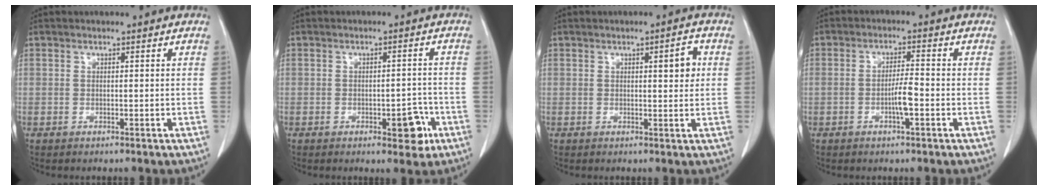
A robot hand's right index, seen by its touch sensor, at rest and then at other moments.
{"total": 4.8, "force": [-2.2, 2.0, 3.8], "torque": [-0.040, 0.005, -0.022]}
{"total": 3.3, "force": [0.8, 0.8, 3.1], "torque": [-0.041, 0.002, 0.010]}
{"total": 3.7, "force": [-1.2, 0.4, 3.5], "torque": [-0.064, 0.000, -0.022]}